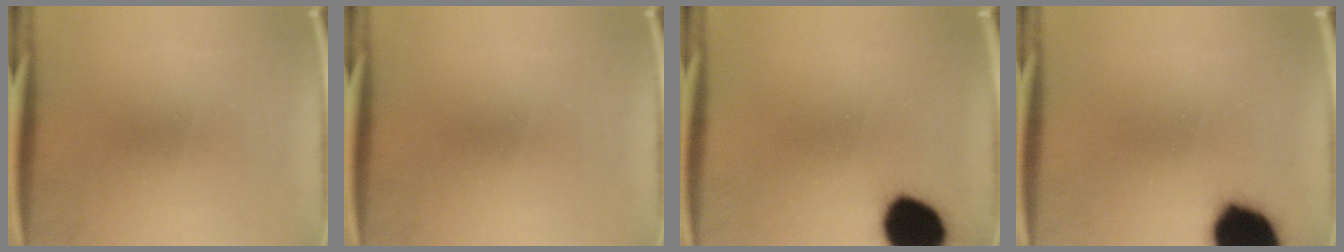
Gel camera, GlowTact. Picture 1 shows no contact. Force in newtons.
{"total": 0.0}
{"total": 15.3}
{"total": 19.3}